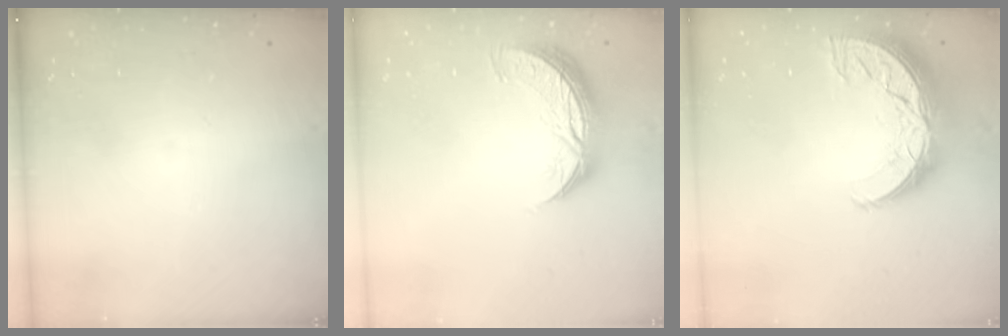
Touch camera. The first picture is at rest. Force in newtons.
{"total": 10.3, "press": 10.2, "slide": 0.7}
{"total": 14.7, "press": 14.7, "slide": 1.0}